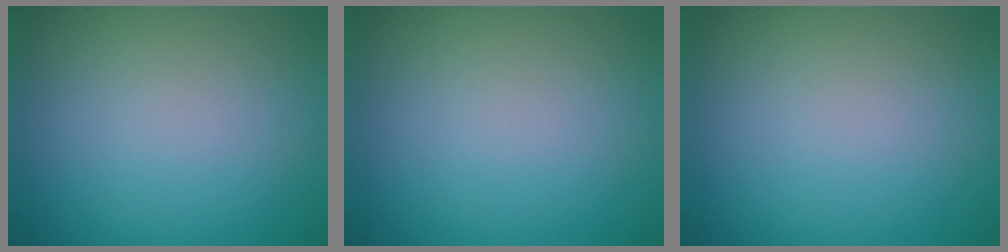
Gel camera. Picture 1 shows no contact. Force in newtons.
{"total": 0.0}
{"total": 0.0}